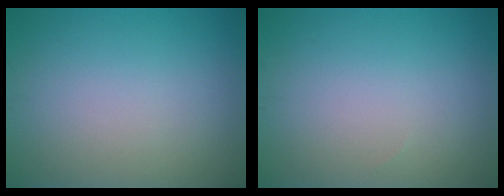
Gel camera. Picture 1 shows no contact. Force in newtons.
{"total": 0.0}